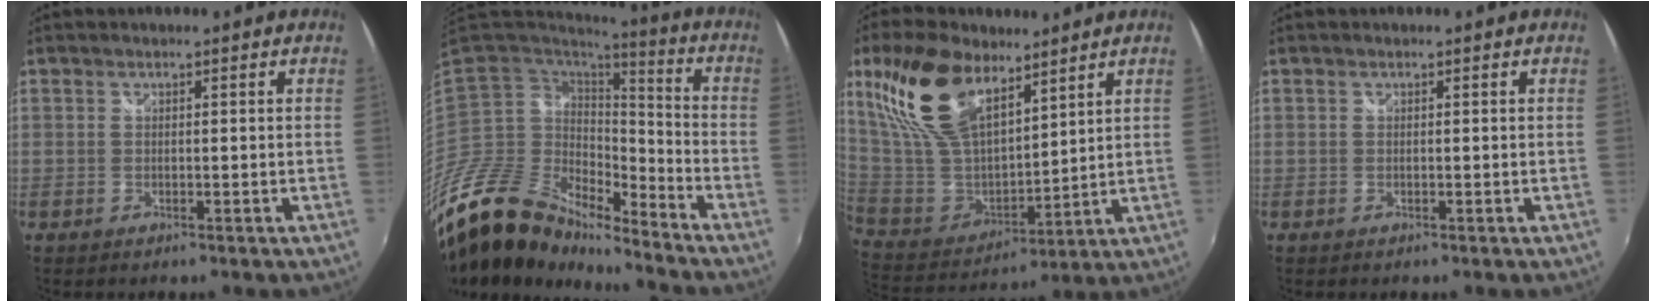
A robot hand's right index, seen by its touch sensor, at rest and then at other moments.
{"total": 17.9, "force": [-14.9, 7.0, 6.9], "torque": [-0.152, -0.020, -0.284]}
{"total": 20.4, "force": [11.6, 10.8, 12.8], "torque": [-0.281, 0.037, 0.242]}
{"total": 0.0}